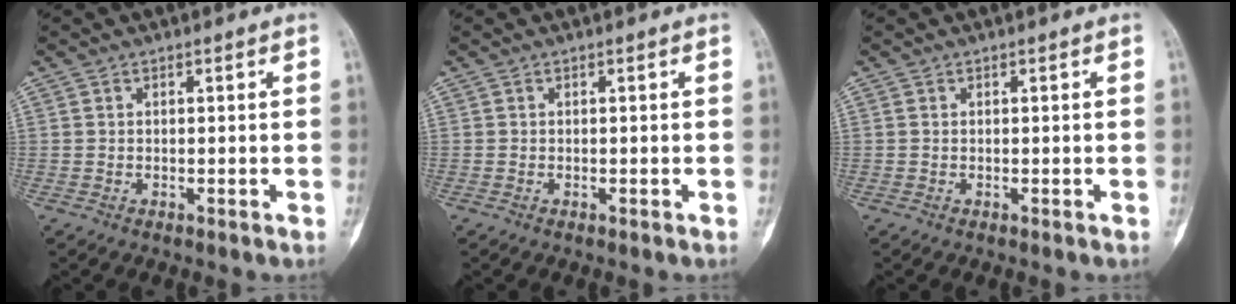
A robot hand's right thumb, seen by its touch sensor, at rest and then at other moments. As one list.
[{"total": 0.0}, {"total": 0.0}]